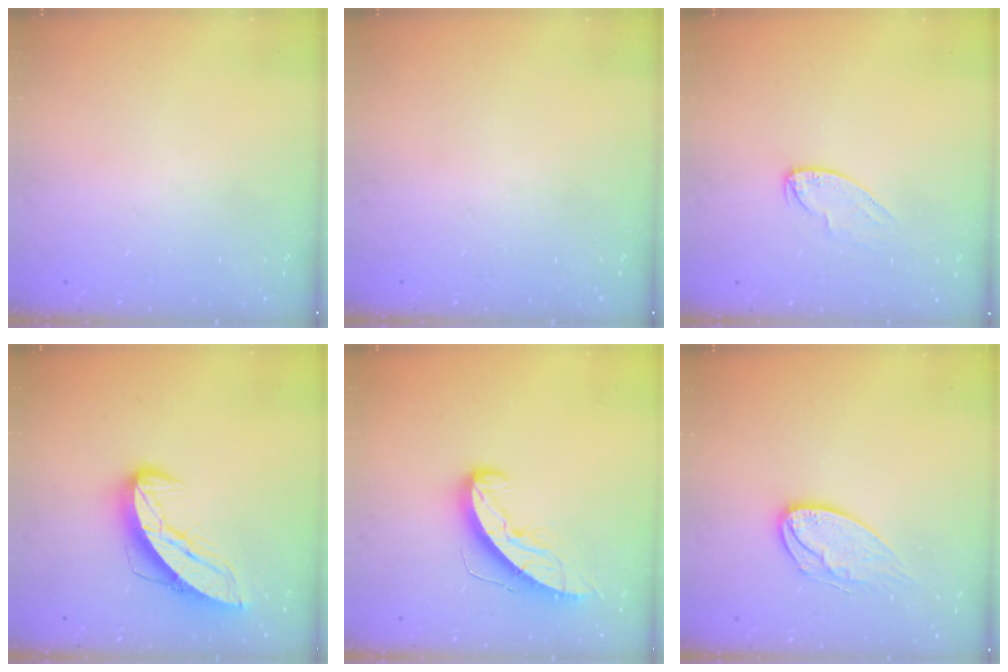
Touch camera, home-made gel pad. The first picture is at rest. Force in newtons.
{"total": 0.0}
{"total": 7.1, "press": 7.1, "slide": 0.6}
{"total": 11.0, "press": 11.0, "slide": 1.1}
{"total": 11.6, "press": 11.5, "slide": 0.9}
{"total": 11.6, "press": 11.5, "slide": 0.7}